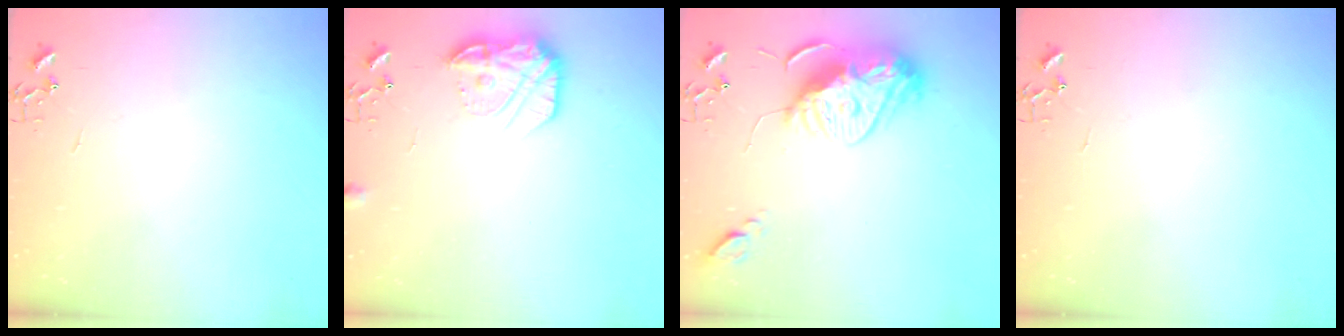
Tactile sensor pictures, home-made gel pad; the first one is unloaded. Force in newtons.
{"total": 14.1, "press": 14.1, "slide": 0.8}
{"total": 15.3, "press": 15.3, "slide": 1.3}
{"total": 0.0}